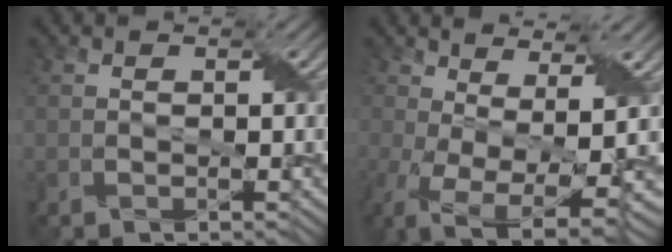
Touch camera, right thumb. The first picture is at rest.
{"total": 11.3, "force": [-3.1, 4.6, 9.8], "torque": [-0.211, -0.042, -0.035]}